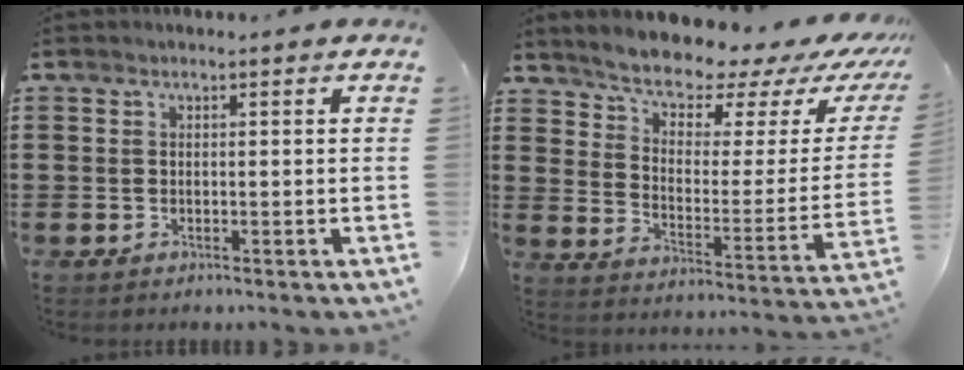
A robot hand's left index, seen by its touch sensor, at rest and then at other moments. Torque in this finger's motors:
{"motor_torque": [2.14, 0.00, 1.05, 0.21]}